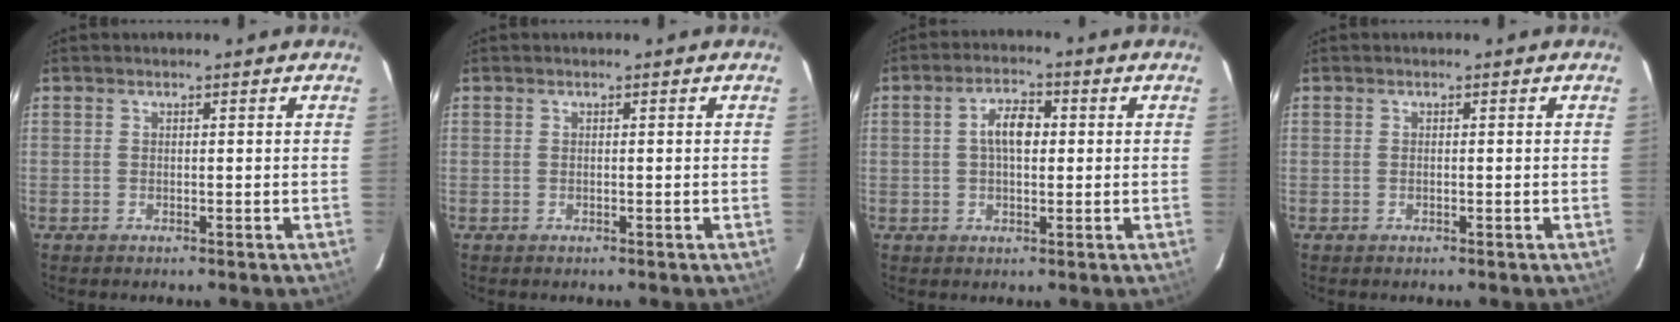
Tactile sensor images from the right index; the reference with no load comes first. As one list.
[{"total": 0.0}, {"total": 5.3, "force": [0.6, 2.7, 4.5], "torque": [-0.081, 0.015, 0.011]}, {"total": 0.0}]